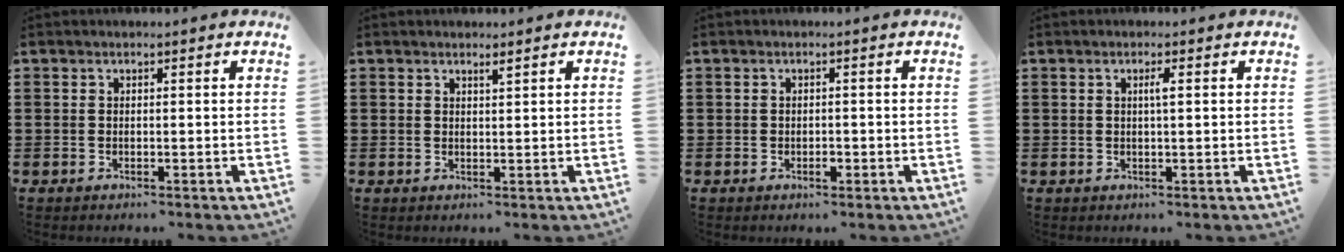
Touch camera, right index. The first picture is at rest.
{"total": 0.9, "force": [0.8, 0.0, 0.4], "torque": [-0.010, -0.002, 0.016]}
{"total": 1.1, "force": [-0.5, 0.7, 0.8], "torque": [-0.016, -0.003, -0.008]}
{"total": 1.4, "force": [0.3, 0.0, 1.4], "torque": [-0.027, -0.001, 0.003]}